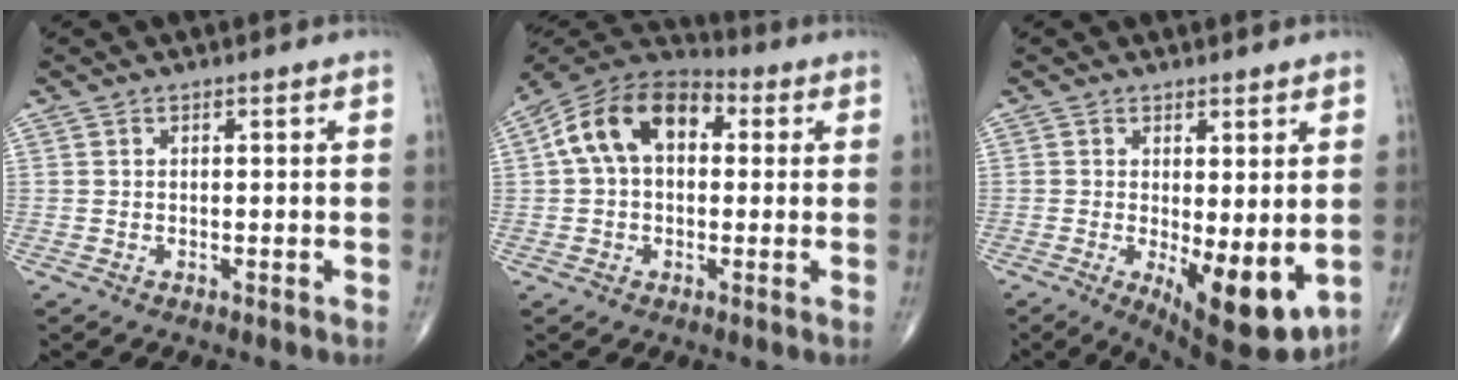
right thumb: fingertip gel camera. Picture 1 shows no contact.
{"total": 14.0, "force": [2.5, 9.1, 10.3], "torque": [-0.169, 0.038, 0.030]}
{"total": 11.0, "force": [-1.9, 4.1, 10.0], "torque": [-0.138, -0.027, -0.015]}